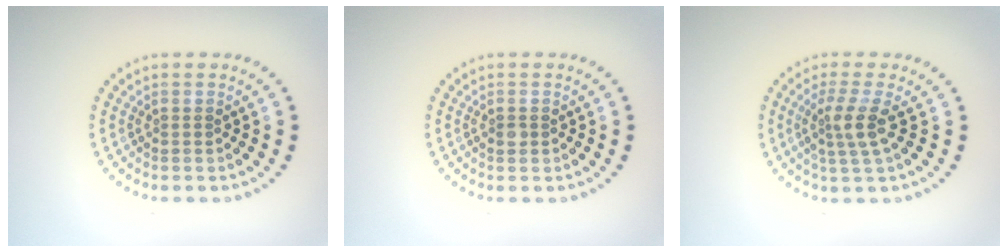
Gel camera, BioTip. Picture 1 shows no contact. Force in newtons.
{"total": 0.9, "press": 0.9, "slide": 0.1}
{"total": 2.7, "press": 2.2, "slide": 1.7}